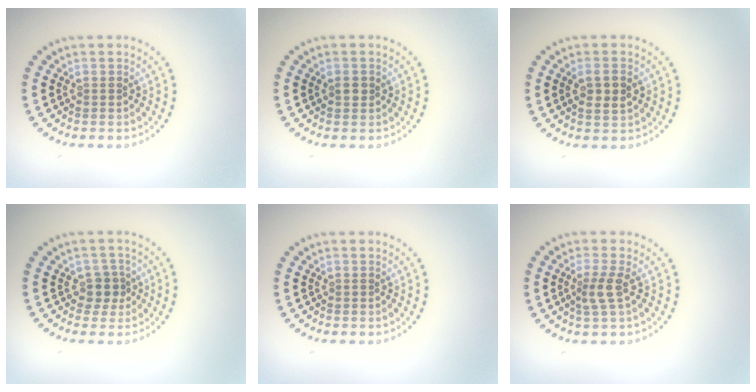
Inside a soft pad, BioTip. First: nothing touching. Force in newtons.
{"total": 1.0, "press": 0.9, "slide": 0.2}
{"total": 2.4, "press": 2.4, "slide": 0.3}
{"total": 1.8, "press": 1.4, "slide": 1.1}
{"total": 0.0}
{"total": 2.1, "press": 1.6, "slide": 1.3}